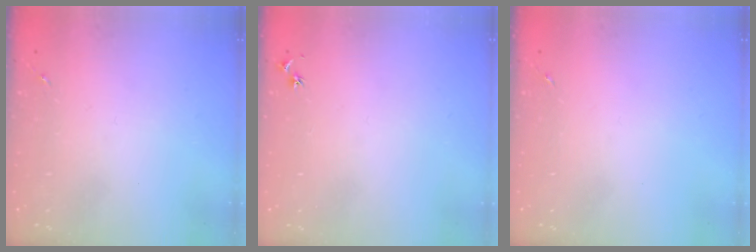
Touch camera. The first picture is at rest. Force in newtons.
{"total": 3.0, "press": 2.9, "slide": 0.4}
{"total": 0.0}